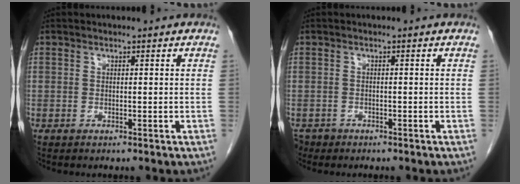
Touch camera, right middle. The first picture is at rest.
{"total": 1.8, "force": [-1.4, 1.1, 0.0], "torque": [-0.004, 0.001, -0.023]}